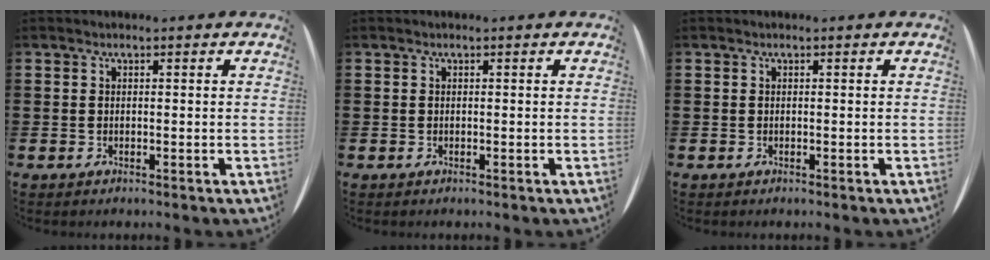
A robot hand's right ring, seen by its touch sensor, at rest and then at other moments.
{"total": 0.0}
{"total": 0.0}